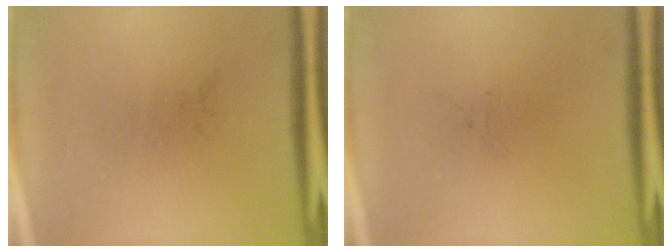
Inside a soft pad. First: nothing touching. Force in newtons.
{"total": 0.0}